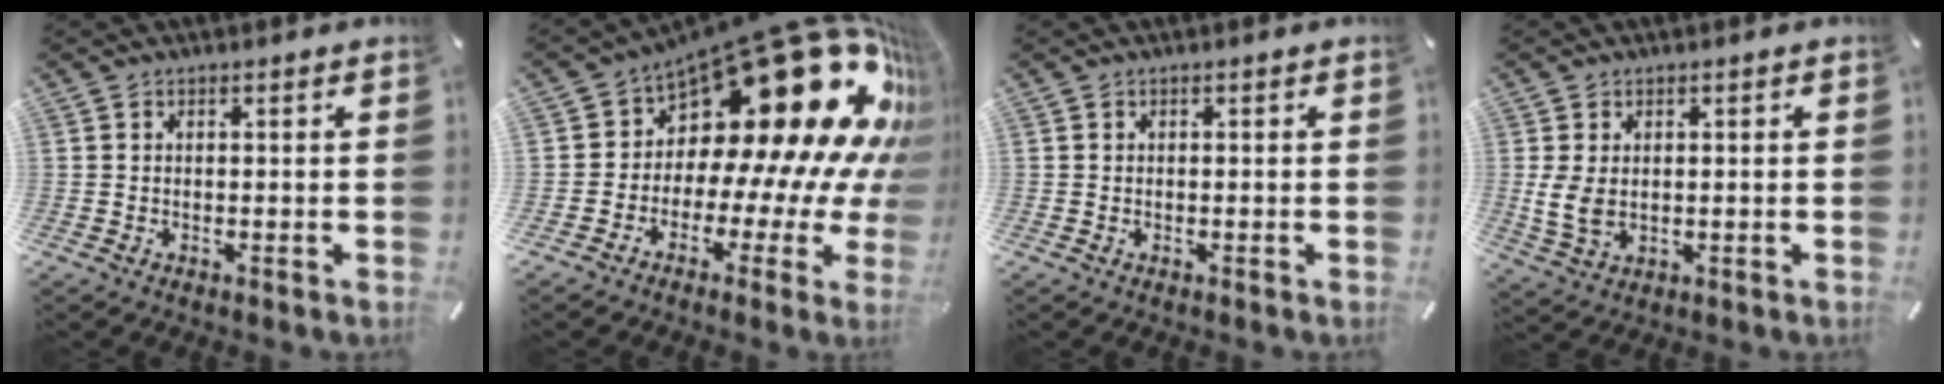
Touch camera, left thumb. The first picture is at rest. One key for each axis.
{"total": 28.1, "fx": 12.6, "fy": 13.5, "fz": 21.2, "tx": -0.304, "ty": -0.135, "tz": 0.243}
{"total": 0.0}
{"total": 5.9, "fx": 0.2, "fy": 4.1, "fz": 4.2, "tx": -0.089, "ty": -0.001, "tz": 0.003}